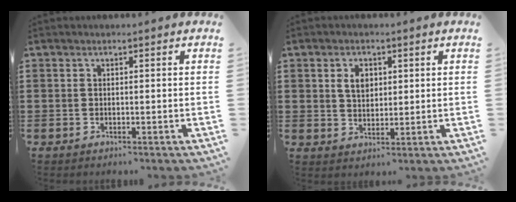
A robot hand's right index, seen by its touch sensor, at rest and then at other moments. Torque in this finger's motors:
{"motor_torque": [0.78, -0.07, 0.14, 0.07]}